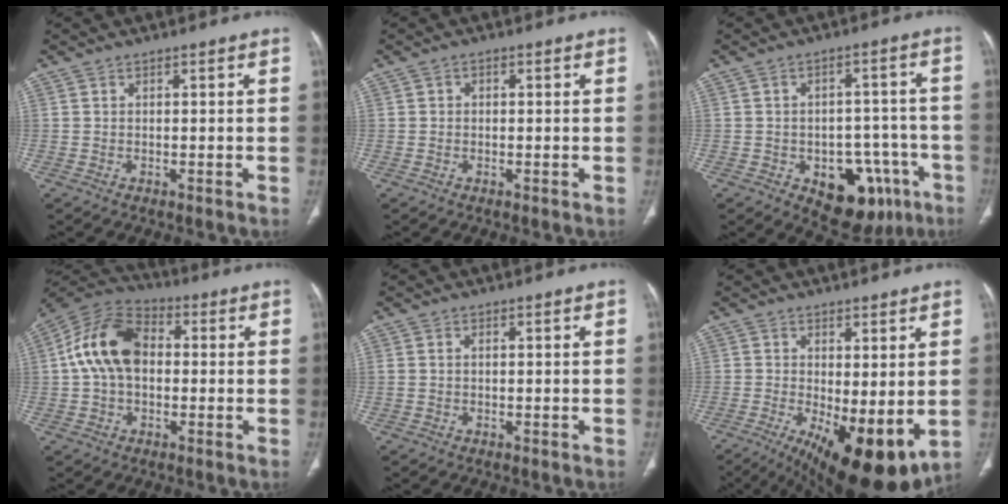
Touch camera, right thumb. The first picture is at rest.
{"total": 1.0, "force": [0.0, 0.8, 0.5], "torque": [-0.004, 0.003, -0.004]}
{"total": 14.5, "force": [-6.5, 9.0, 9.3], "torque": [-0.078, 0.039, -0.075]}
{"total": 13.7, "force": [0.9, 9.2, 10.1], "torque": [-0.185, 0.032, 0.004]}
{"total": 0.8, "force": [0.0, 0.6, 0.6], "torque": [-0.022, 0.007, 0.003]}
{"total": 14.4, "force": [-3.0, 5.4, 13.0], "torque": [-0.205, -0.029, -0.027]}